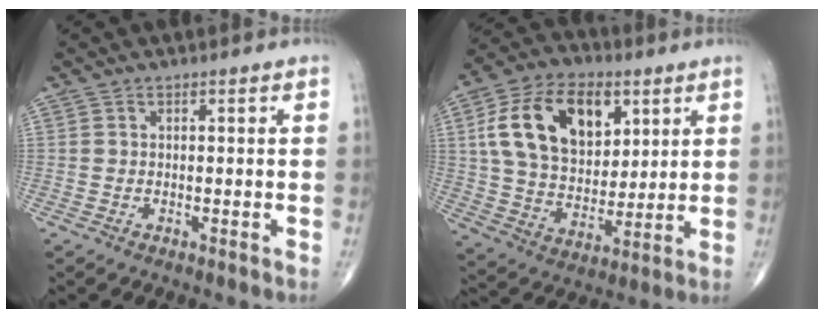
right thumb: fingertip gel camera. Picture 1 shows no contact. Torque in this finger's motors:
{"motor_torque": [0.54, 2.73, 1.44, 0.42, 0.47]}